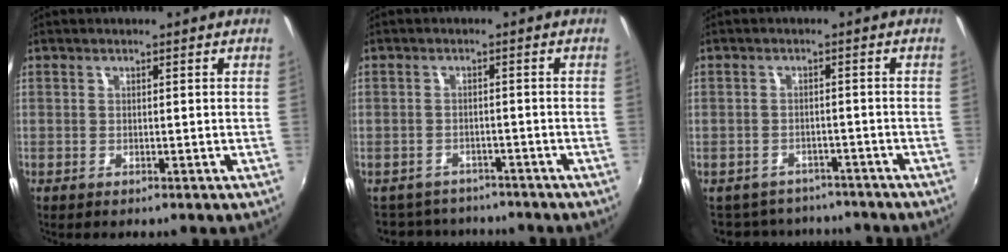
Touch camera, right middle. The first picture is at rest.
{"total": 7.5, "force": [-6.3, 3.9, 1.0], "torque": [-0.033, 0.021, -0.093]}
{"total": 8.8, "force": [-7.4, 4.7, 1.5], "torque": [-0.042, 0.024, -0.100]}